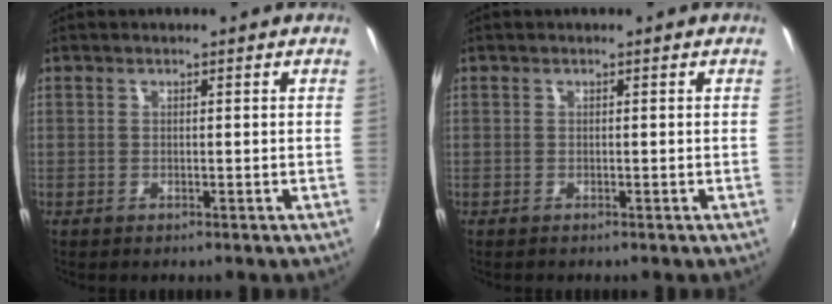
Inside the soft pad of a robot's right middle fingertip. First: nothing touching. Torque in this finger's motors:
{"motor_torque": [-1.86, -0.26, 0.00, 0.00]}